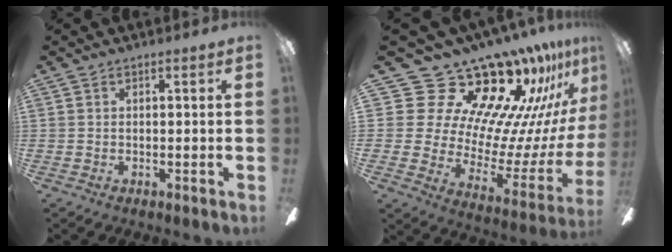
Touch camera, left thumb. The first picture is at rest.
{"total": 24.7, "force": [19.1, 11.3, 10.9], "torque": [-0.140, -0.189, 0.365]}